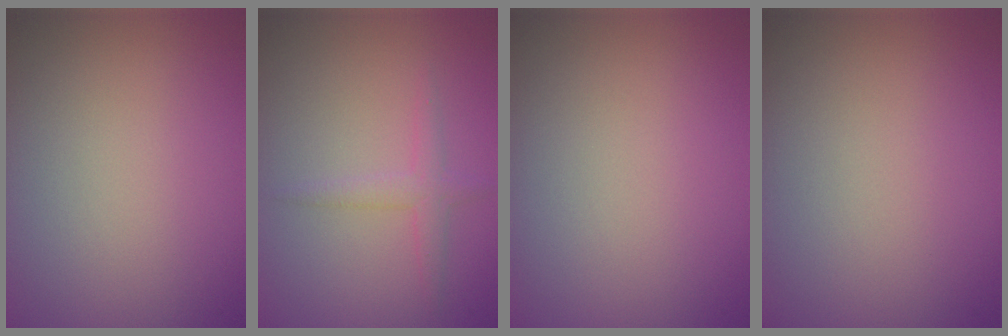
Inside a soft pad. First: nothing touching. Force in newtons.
{"total": 1.7, "press": 1.7, "slide": 0.0}
{"total": 0.0}
{"total": 0.0}